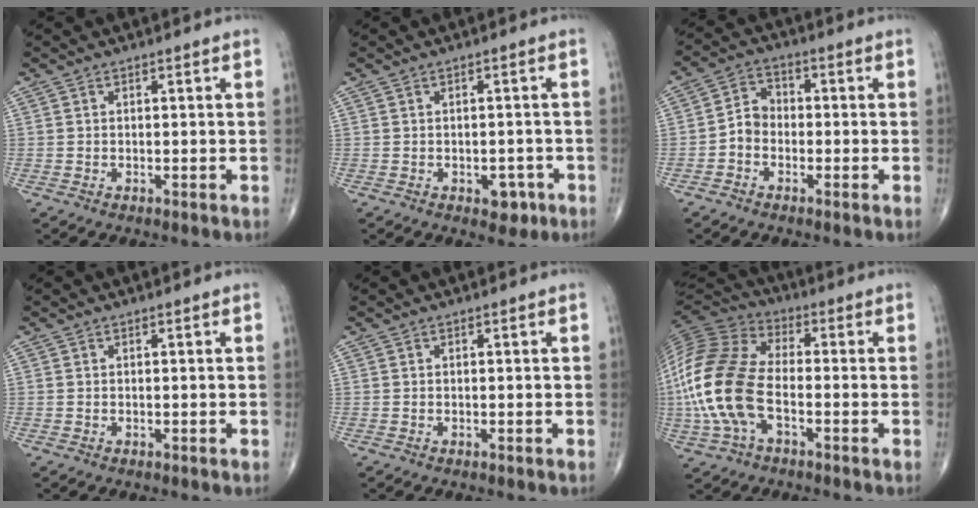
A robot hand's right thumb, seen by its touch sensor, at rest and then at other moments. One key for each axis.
{"total": 3.3, "fx": -1.4, "fy": 2.2, "fz": 2.0, "tx": -0.005, "ty": 0.006, "tz": -0.015}
{"total": 4.5, "fx": -1.4, "fy": 3.7, "fz": 2.2, "tx": -0.022, "ty": 0.022, "tz": -0.036}
{"total": 0.0}
{"total": 0.0}
{"total": 19.1, "fx": -3.6, "fy": 10.5, "fz": 15.5, "tx": -0.347, "ty": 0.022, "tz": -0.073}